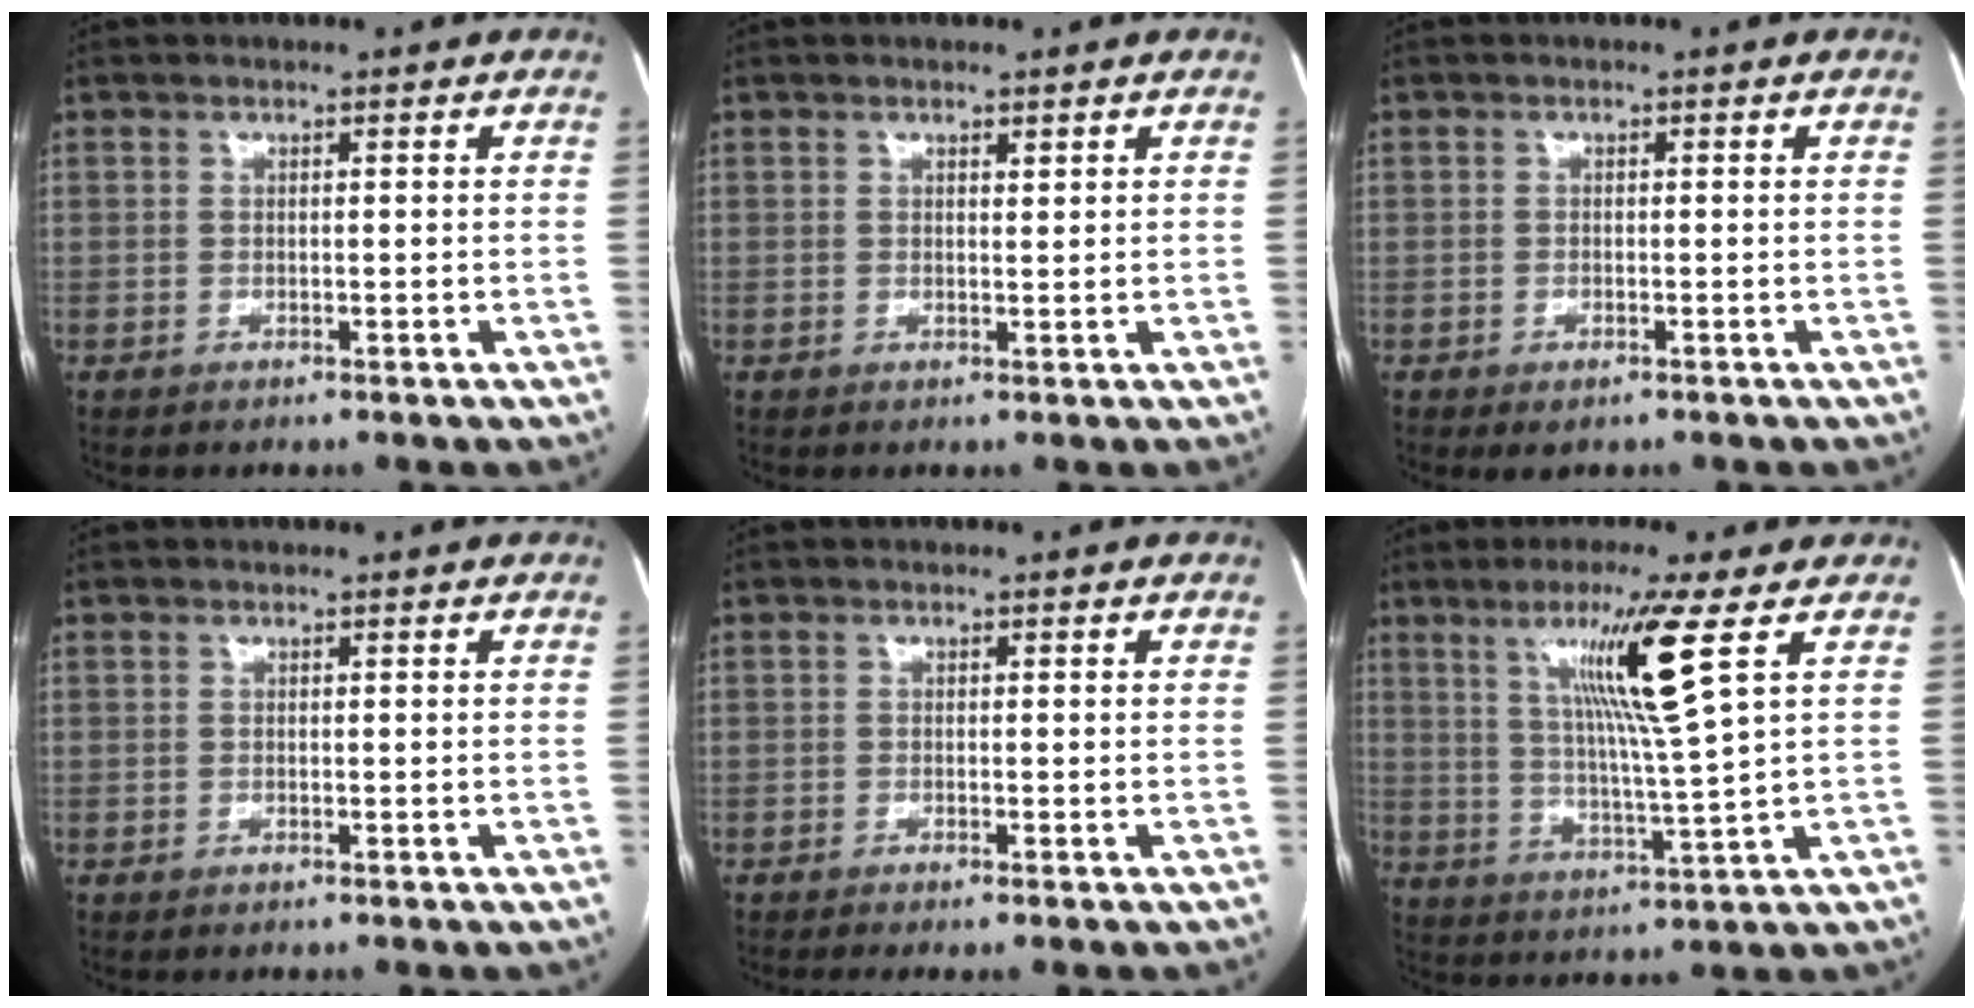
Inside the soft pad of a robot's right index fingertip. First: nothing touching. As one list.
[{"total": 0.8, "force": [0.6, 0.3, 0.5], "torque": [-0.011, -0.004, 0.010]}, {"total": 1.7, "force": [-1.0, 0.8, 1.1], "torque": [-0.016, -0.001, -0.007]}, {"total": 0.0}, {"total": 1.2, "force": [-0.8, 0.1, 0.9], "torque": [-0.019, -0.002, -0.015]}, {"total": 10.9, "force": [4.6, -2.1, 9.6], "torque": [-0.170, -0.012, 0.087]}]